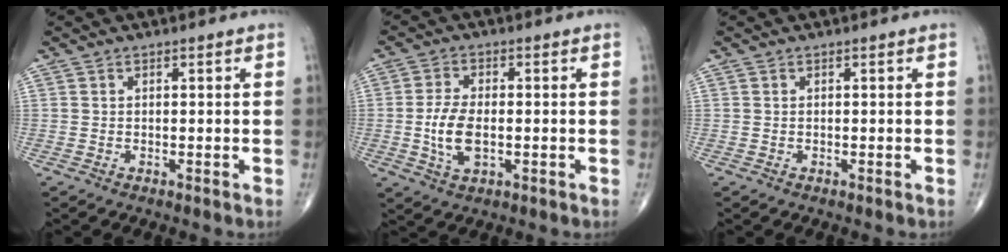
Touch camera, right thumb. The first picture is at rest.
{"total": 7.2, "force": [-0.9, 3.7, 6.2], "torque": [-0.127, -0.002, -0.016]}
{"total": 0.0}